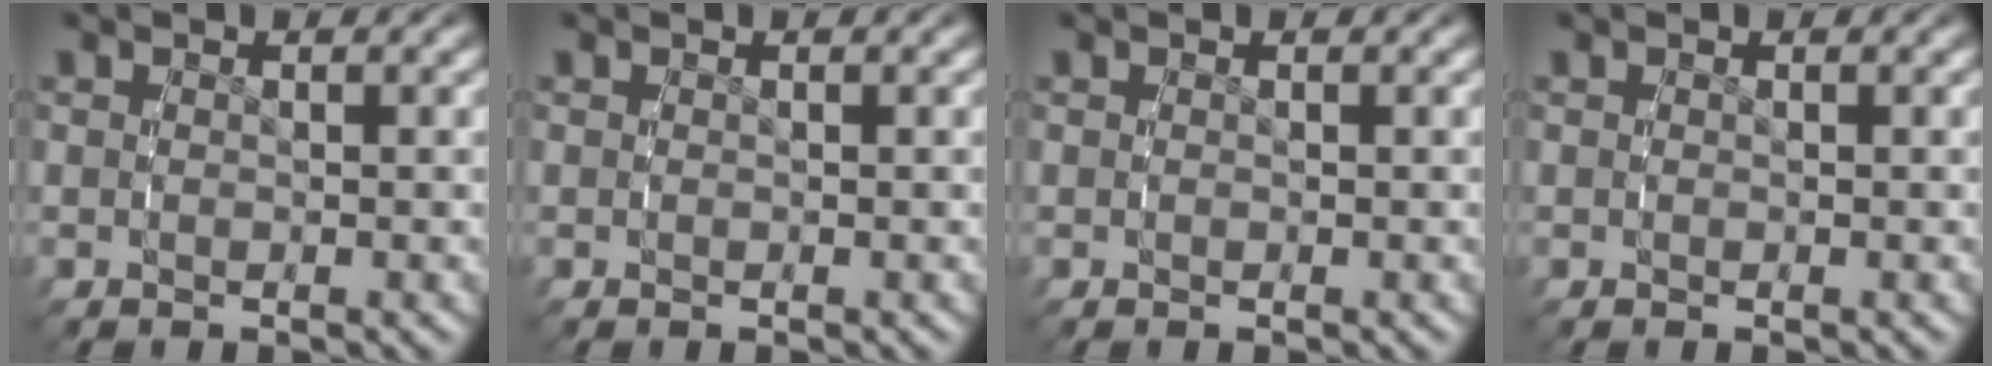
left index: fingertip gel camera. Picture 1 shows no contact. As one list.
[{"total": 0.0}, {"total": 0.0}, {"total": 0.0}]